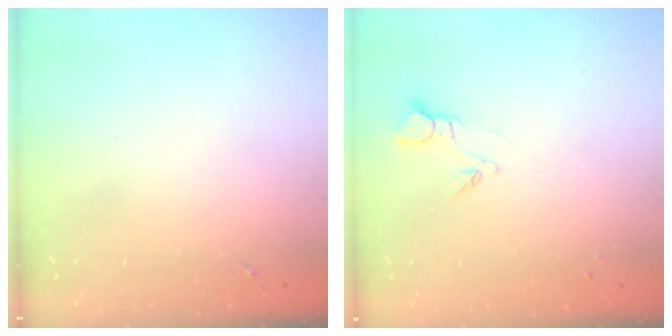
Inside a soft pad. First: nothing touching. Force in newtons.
{"total": 3.2, "press": 3.1, "slide": 0.3}